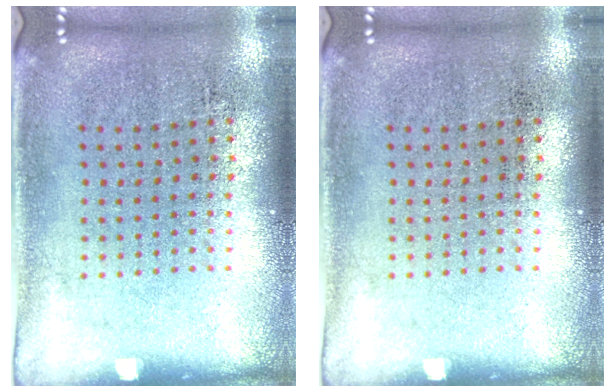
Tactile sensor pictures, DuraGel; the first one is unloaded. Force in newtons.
{"total": 0.0}